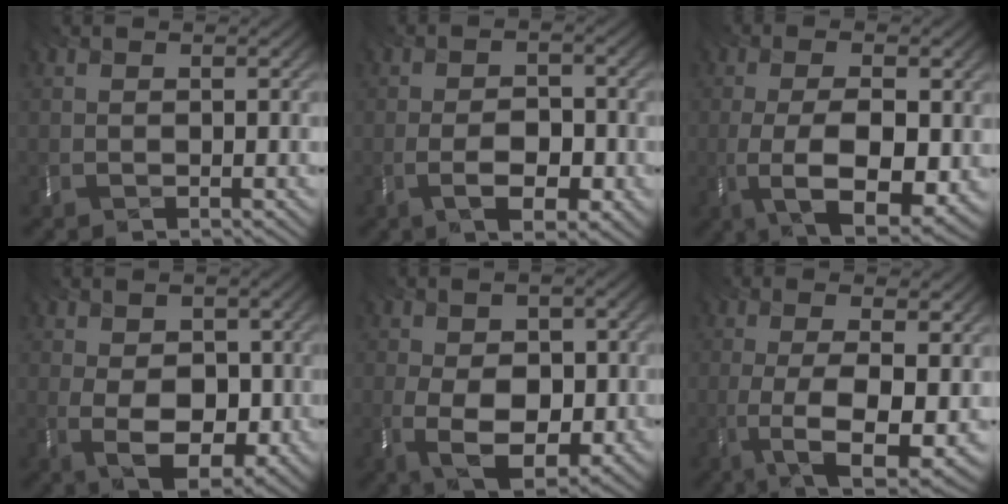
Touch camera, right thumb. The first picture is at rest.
{"total": 4.8, "force": [-2.6, 2.2, 3.4], "torque": [-0.045, -0.014, -0.054]}
{"total": 8.6, "force": [-2.3, 3.3, 7.6], "torque": [-0.133, -0.019, -0.043]}
{"total": 6.8, "force": [-0.6, 4.6, 4.9], "torque": [-0.093, -0.022, -0.016]}
{"total": 8.1, "force": [-1.7, 5.1, 6.1], "torque": [-0.113, -0.019, -0.037]}
{"total": 8.3, "force": [-1.8, 2.2, 7.8], "torque": [-0.132, -0.016, -0.033]}